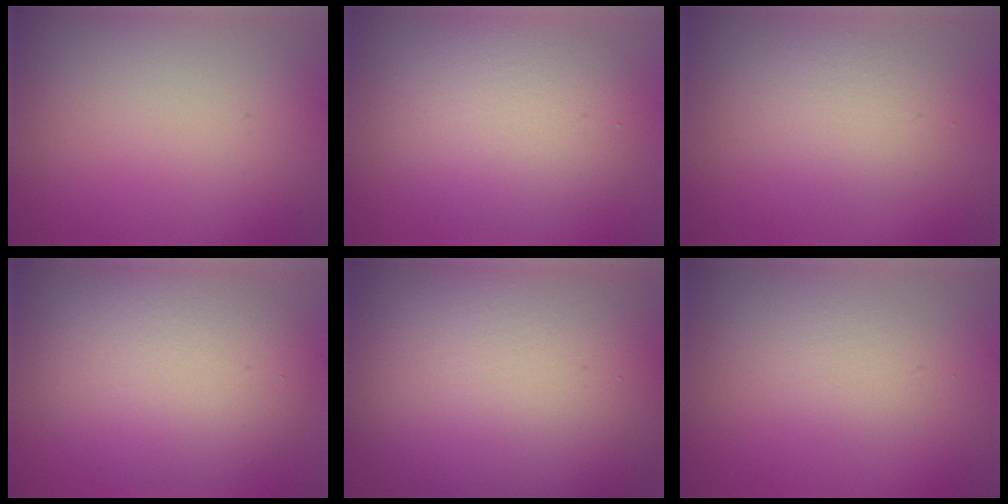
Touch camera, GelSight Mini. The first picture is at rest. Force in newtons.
{"total": 5.6, "press": 5.6, "slide": 0.3}
{"total": 2.6, "press": 2.6, "slide": 0.1}
{"total": 7.7, "press": 7.7, "slide": 0.7}
{"total": 17.7, "press": 17.7, "slide": 1.2}
{"total": 1.4, "press": 1.4, "slide": 0.0}